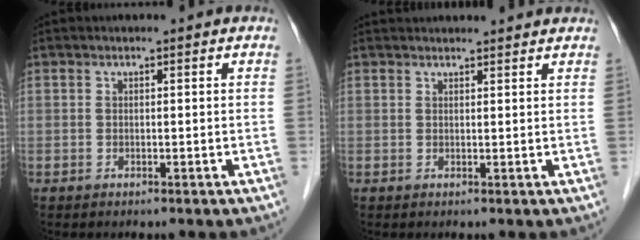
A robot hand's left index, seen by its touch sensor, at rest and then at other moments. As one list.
[{"total": 7.2, "force": [6.9, 0.8, 1.6], "torque": [-0.016, 0.034, 0.074]}]